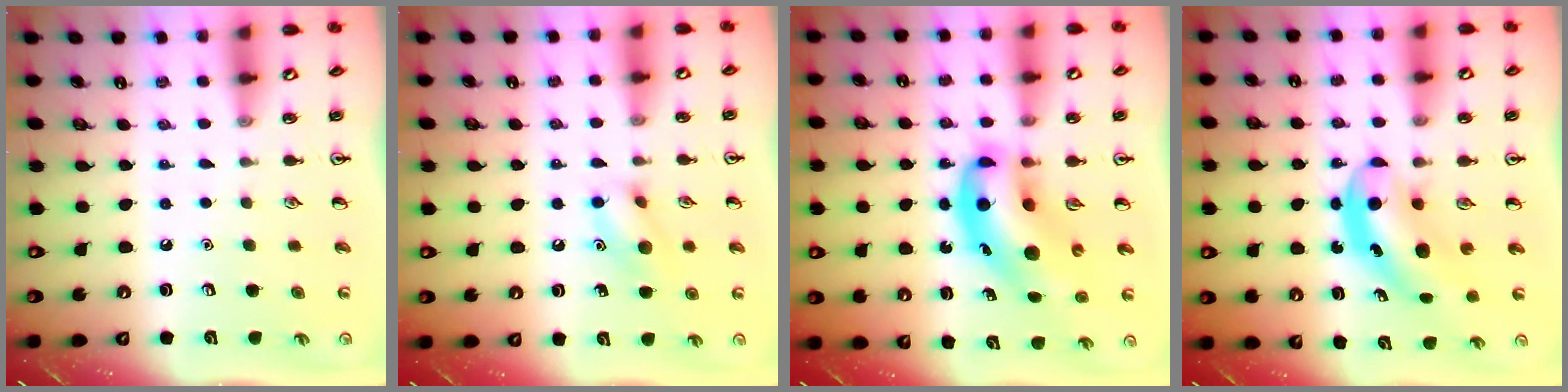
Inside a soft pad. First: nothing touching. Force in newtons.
{"total": 10.0, "press": 9.8, "slide": 1.7}
{"total": 12.7, "press": 12.3, "slide": 3.3}
{"total": 7.6, "press": 7.5, "slide": 1.2}